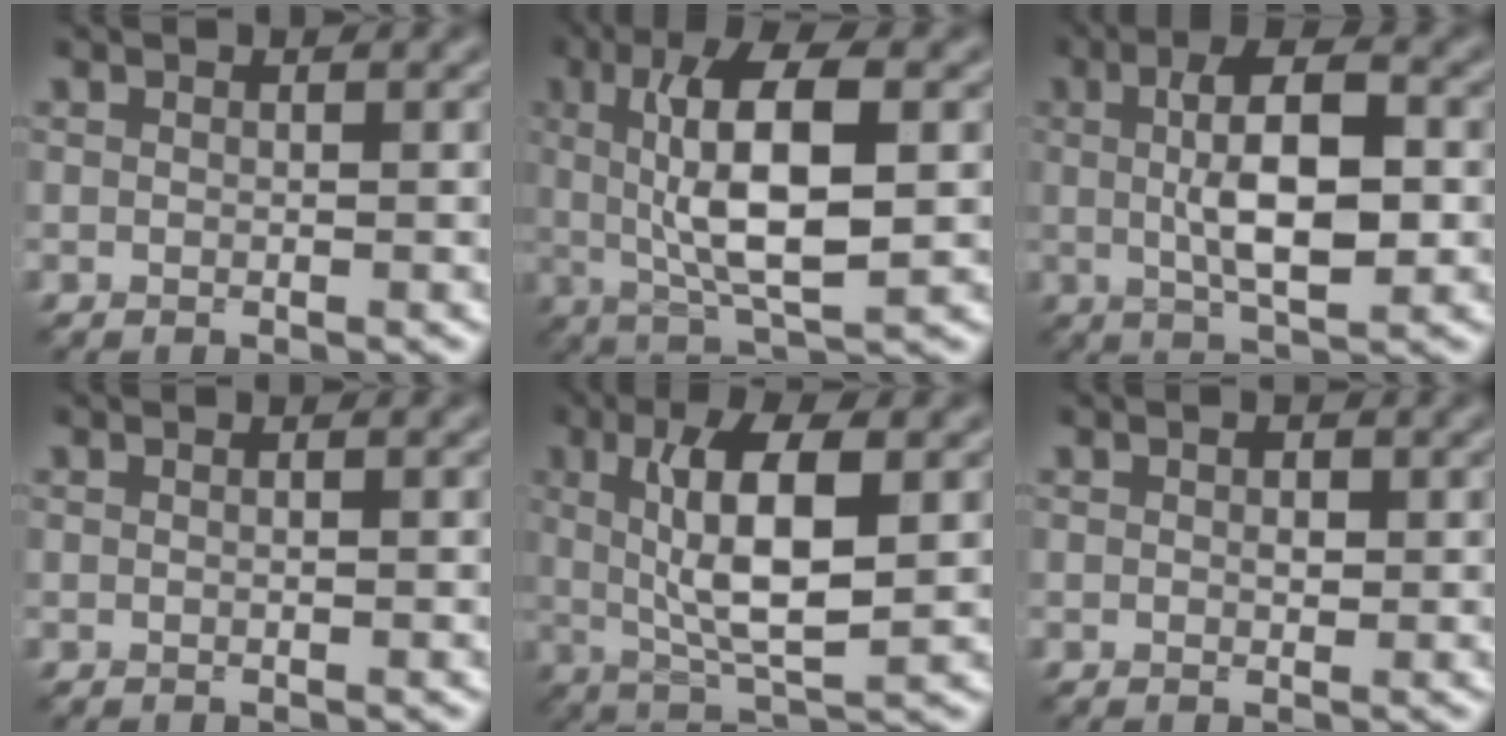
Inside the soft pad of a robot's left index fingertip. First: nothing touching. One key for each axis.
{"total": 9.0, "fx": 0.9, "fy": 2.9, "fz": 8.5, "tx": -0.146, "ty": 0.005, "tz": 0.016}
{"total": 7.4, "fx": 0.5, "fy": 2.5, "fz": 6.9, "tx": -0.116, "ty": 0.007, "tz": 0.003}
{"total": 0.5, "fx": 0.1, "fy": 0.1, "fz": 0.5, "tx": -0.008, "ty": -0.004, "tz": -0.001}
{"total": 8.1, "fx": 1.2, "fy": 2.6, "fz": 7.6, "tx": -0.134, "ty": -0.001, "tz": 0.021}
{"total": 0.9, "fx": 0.1, "fy": 0.5, "fz": 0.7, "tx": -0.010, "ty": 0.000, "tz": 0.001}